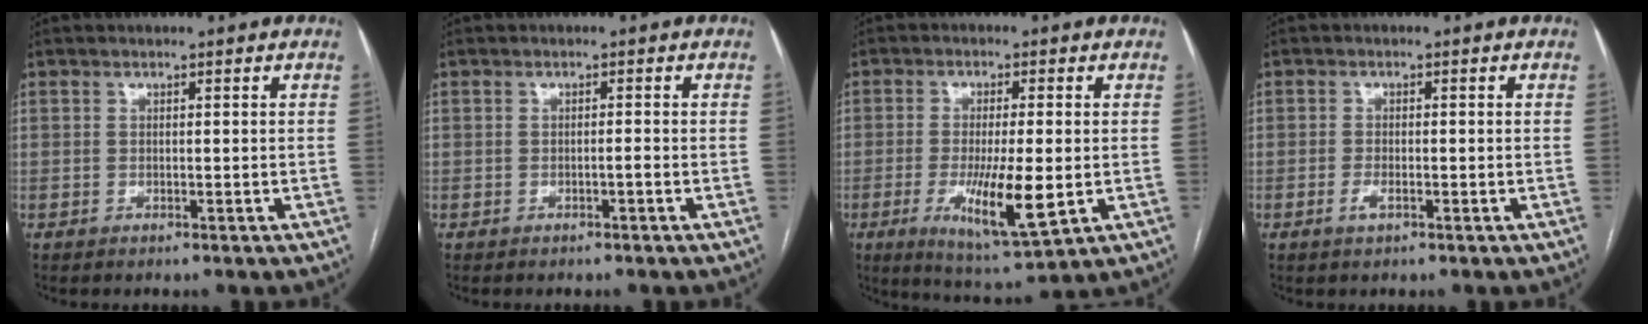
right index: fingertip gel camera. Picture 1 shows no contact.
{"total": 0.6, "force": [-0.4, -0.1, 0.5], "torque": [-0.006, 0.002, -0.007]}
{"total": 10.5, "force": [-2.3, 1.5, 10.2], "torque": [-0.184, -0.029, -0.034]}
{"total": 1.7, "force": [-0.8, 0.5, 1.4], "torque": [-0.028, 0.000, -0.012]}